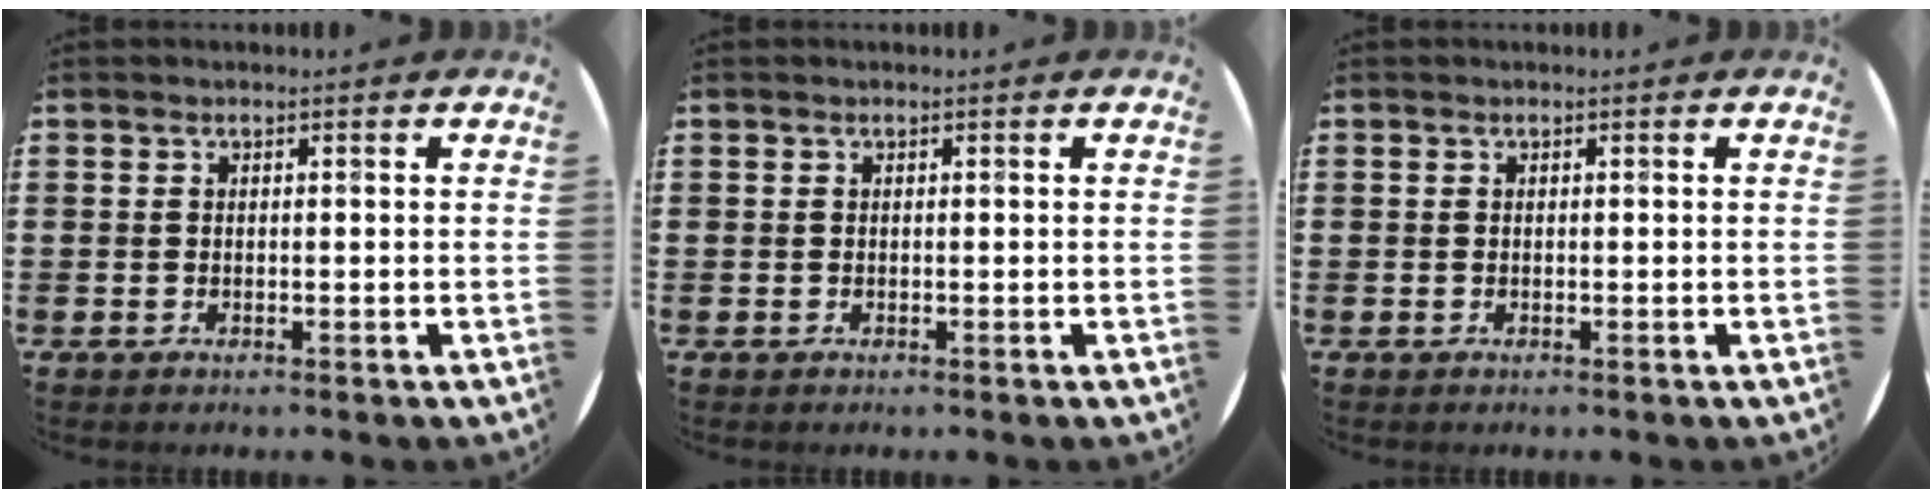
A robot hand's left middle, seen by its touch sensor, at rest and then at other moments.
{"total": 0.0}
{"total": 0.0}